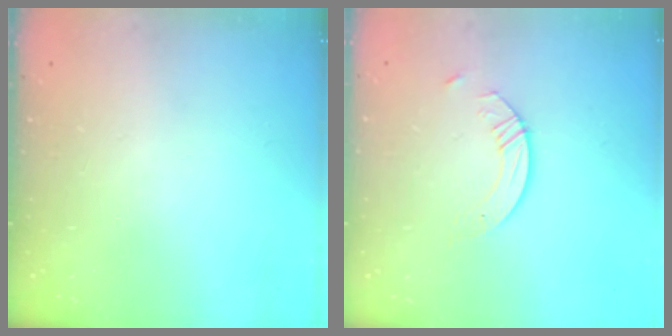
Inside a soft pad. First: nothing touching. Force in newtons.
{"total": 5.4, "press": 5.4, "slide": 0.5}